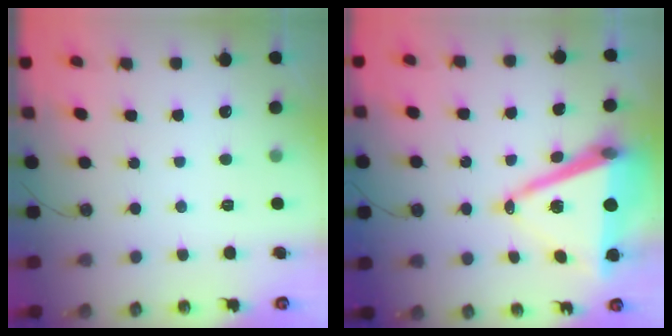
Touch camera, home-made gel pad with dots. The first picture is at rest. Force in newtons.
{"total": 15.6, "press": 15.1, "slide": 3.9}